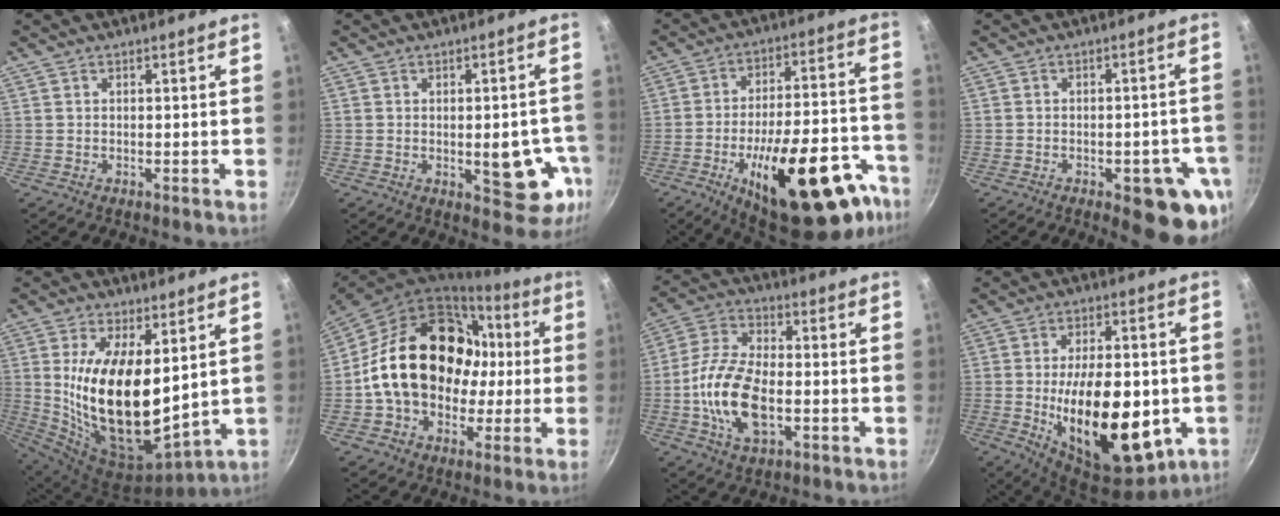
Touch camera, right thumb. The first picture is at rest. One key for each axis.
{"total": 11.0, "fx": -2.5, "fy": 5.3, "fz": 9.3, "tx": -0.067, "ty": 0.008, "tz": -0.025}
{"total": 29.7, "fx": -14.8, "fy": 11.8, "fz": 22.9, "tx": -0.265, "ty": 0.066, "tz": -0.208}
{"total": 12.4, "fx": -5.0, "fy": 5.1, "fz": 10.1, "tx": -0.079, "ty": 0.013, "tz": -0.060}
{"total": 21.1, "fx": 3.6, "fy": 10.4, "fz": 18.0, "tx": -0.321, "ty": -0.047, "tz": 0.081}
{"total": 24.0, "fx": 1.1, "fy": 18.1, "fz": 15.7, "tx": -0.249, "ty": 0.055, "tz": 0.026}
{"total": 14.7, "fx": -2.9, "fy": 7.7, "fz": 12.1, "tx": -0.234, "ty": 0.025, "tz": -0.065}
{"total": 23.7, "fx": -4.1, "fy": 11.9, "fz": 20.1, "tx": -0.296, "ty": -0.001, "tz": -0.045}